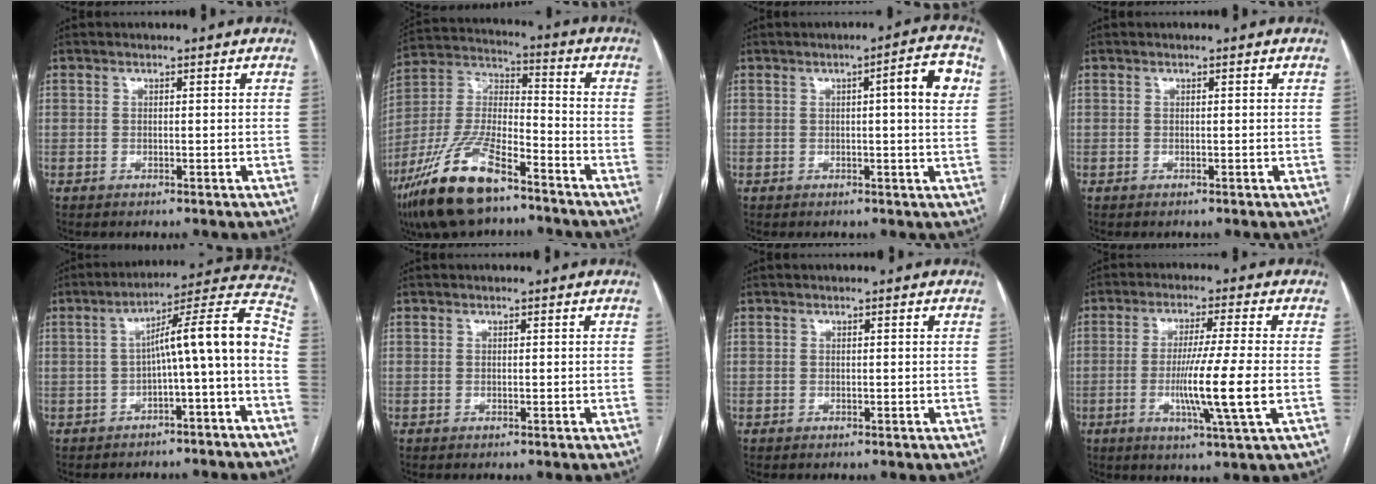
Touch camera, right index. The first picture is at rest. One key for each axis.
{"total": 17.3, "fx": -11.5, "fy": 5.1, "fz": 11.9, "tx": -0.263, "ty": -0.011, "tz": -0.214}
{"total": 6.3, "fx": 1.4, "fy": 0.3, "fz": 6.1, "tx": -0.080, "ty": 0.009, "tz": 0.013}
{"total": 0.0}
{"total": 12.3, "fx": -2.9, "fy": 0.3, "fz": 12.0, "tx": -0.163, "ty": 0.045, "tz": -0.043}
{"total": 0.0}
{"total": 0.0}
{"total": 10.3, "fx": -2.0, "fy": -1.3, "fz": 10.0, "tx": -0.183, "ty": -0.022, "tz": -0.037}